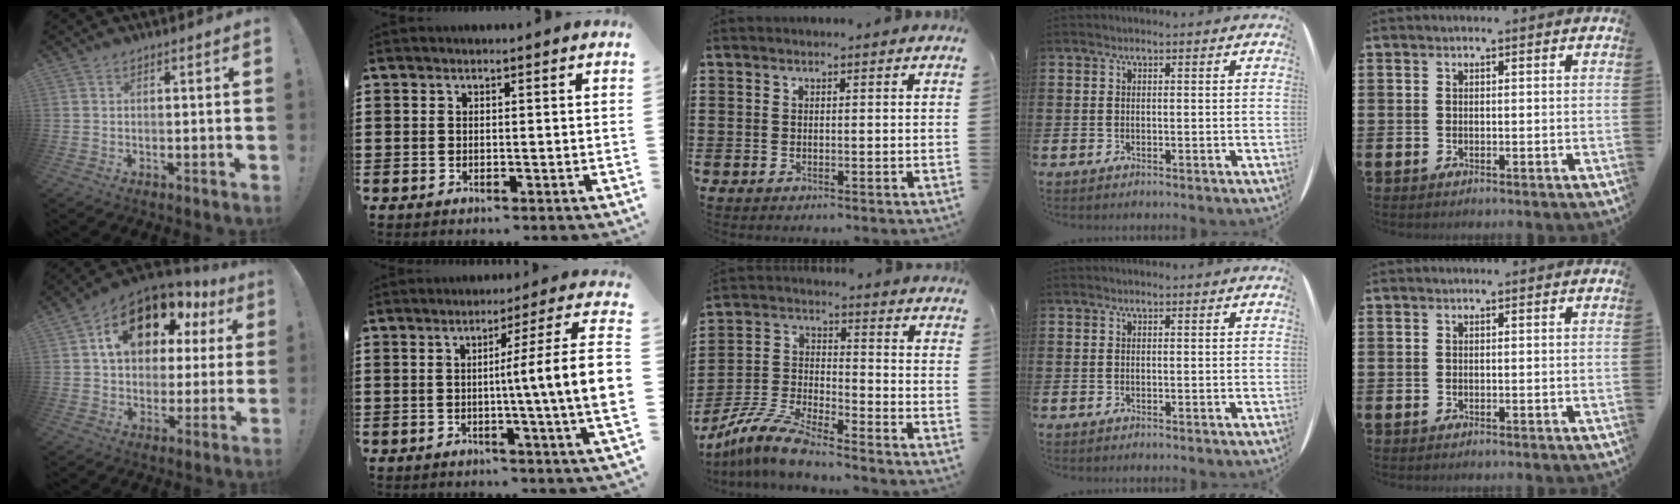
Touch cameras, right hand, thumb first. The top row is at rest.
{"thumb": {"total": 17.3, "force": [8.4, 10.5, 10.9], "torque": [-0.173, -0.034, 0.153]}, "index": {"total": 9.2, "force": [-0.4, -1.0, 9.1], "torque": [-0.150, -0.018, -0.017]}, "middle": {"total": 8.8, "force": [-7.9, 0.8, 3.8], "torque": [-0.092, 0.003, -0.158]}}